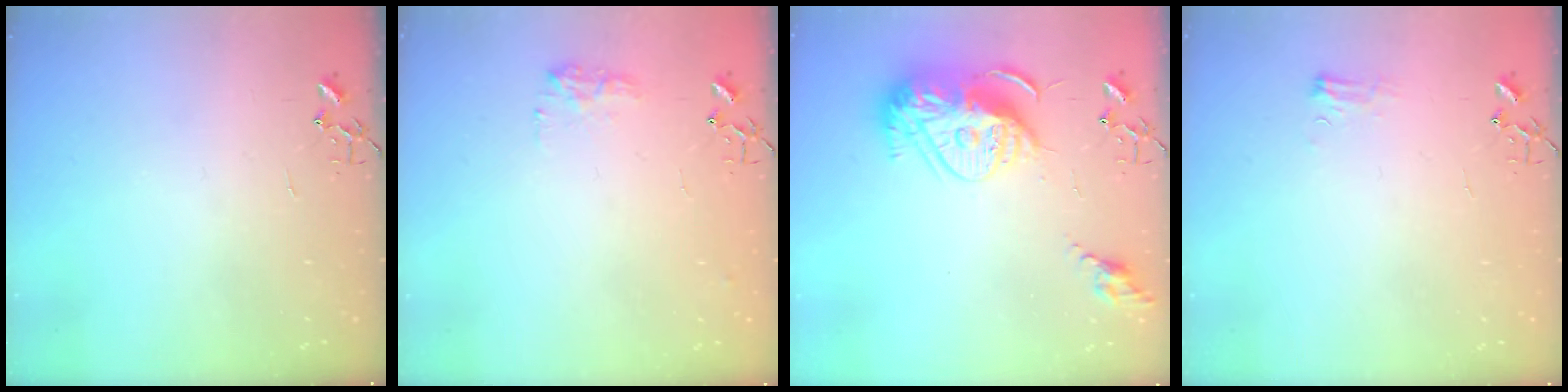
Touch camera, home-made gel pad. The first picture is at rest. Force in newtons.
{"total": 8.5, "press": 8.4, "slide": 0.3}
{"total": 16.1, "press": 16.0, "slide": 1.7}
{"total": 6.2, "press": 6.2, "slide": 0.8}